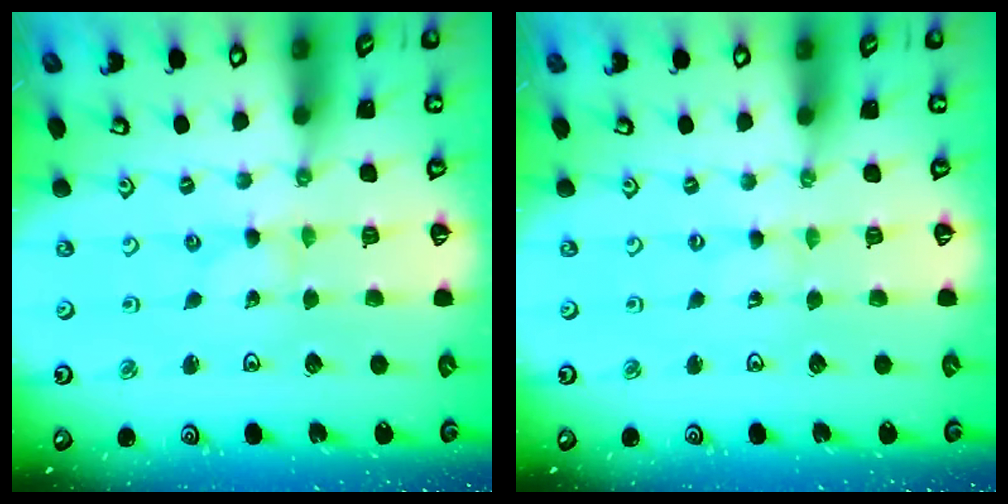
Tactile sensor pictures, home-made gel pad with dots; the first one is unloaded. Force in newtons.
{"total": 0.6, "press": 0.6, "slide": 0.1}